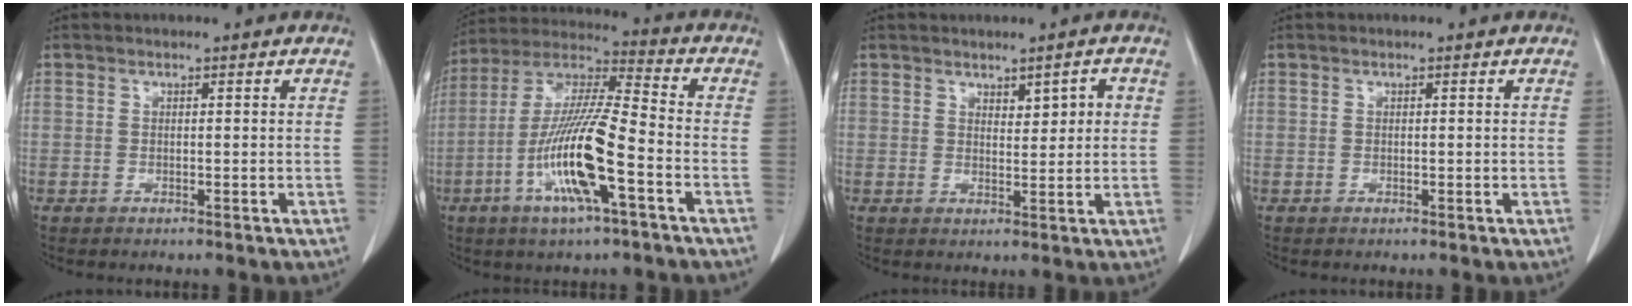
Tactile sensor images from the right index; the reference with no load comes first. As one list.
[{"total": 15.6, "force": [-5.0, 1.3, 14.7], "torque": [-0.291, -0.006, -0.095]}, {"total": 3.2, "force": [1.3, 1.1, 2.7], "torque": [-0.041, 0.003, 0.025]}, {"total": 0.0}]